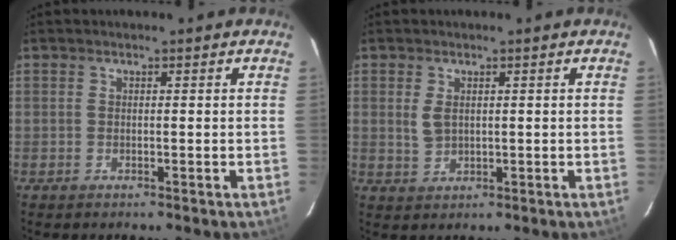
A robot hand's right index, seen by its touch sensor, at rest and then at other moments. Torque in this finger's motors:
{"motor_torque": [0.05, 0.02, 0.02, 0.01]}